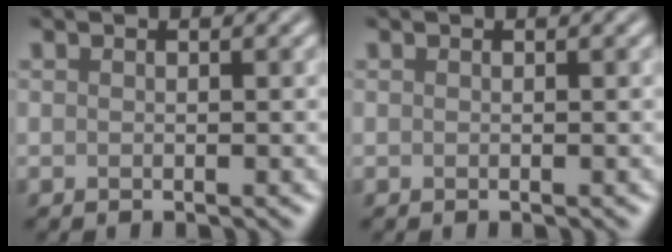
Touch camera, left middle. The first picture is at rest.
{"total": 0.0}